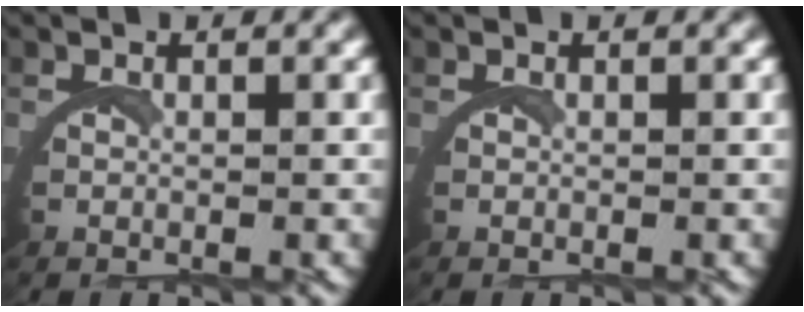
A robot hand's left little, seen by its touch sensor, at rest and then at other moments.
{"total": 0.0}